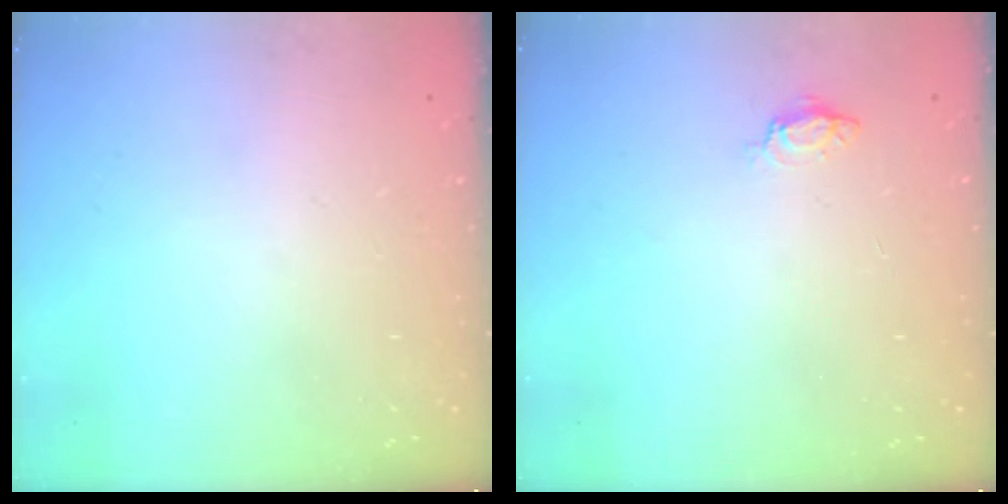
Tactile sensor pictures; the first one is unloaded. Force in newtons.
{"total": 3.6, "press": 3.6, "slide": 0.4}